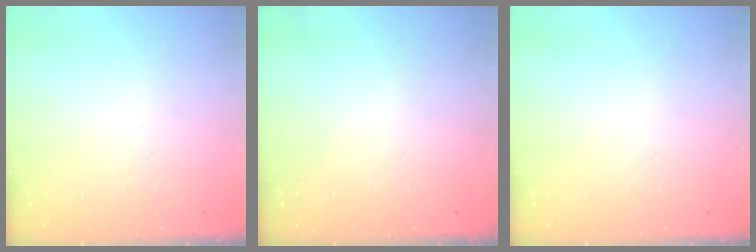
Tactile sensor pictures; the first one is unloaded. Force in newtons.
{"total": 0.0}
{"total": 0.0}